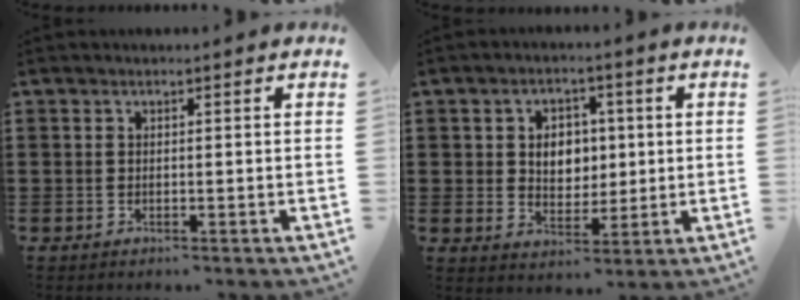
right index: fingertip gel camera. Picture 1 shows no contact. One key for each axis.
{"total": 5.1, "fx": 0.6, "fy": 4.1, "fz": 3.0, "tx": -0.066, "ty": 0.011, "tz": 0.006}